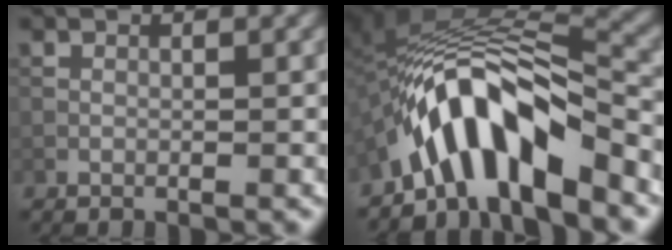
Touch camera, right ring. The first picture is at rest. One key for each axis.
{"total": 9.2, "fx": -5.4, "fy": 2.8, "fz": 6.9, "tx": -0.101, "ty": 0.016, "tz": -0.093}